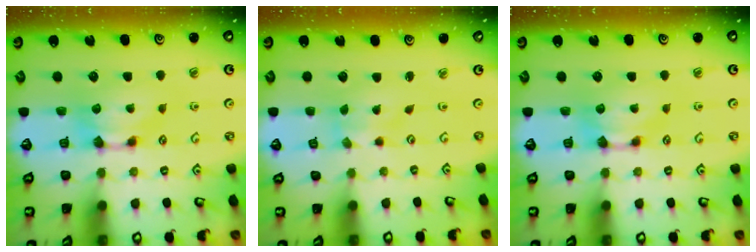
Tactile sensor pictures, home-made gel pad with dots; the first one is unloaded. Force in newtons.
{"total": 2.4, "press": 2.2, "slide": 1.0}
{"total": 0.0}